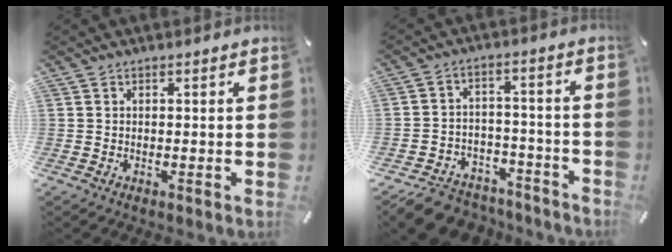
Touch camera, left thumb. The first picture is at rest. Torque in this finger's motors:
{"motor_torque": [-0.02, 0.92, 0.10, 0.28, 0.13]}